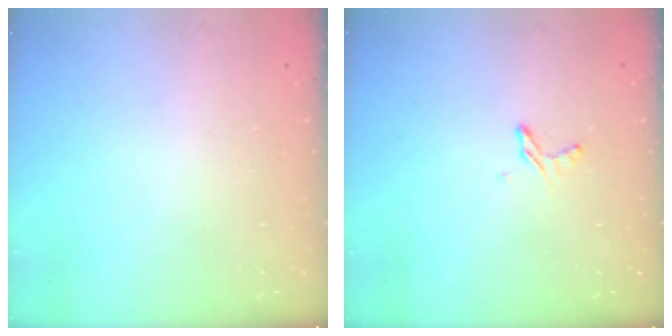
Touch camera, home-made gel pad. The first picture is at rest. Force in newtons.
{"total": 4.4, "press": 4.4, "slide": 0.4}